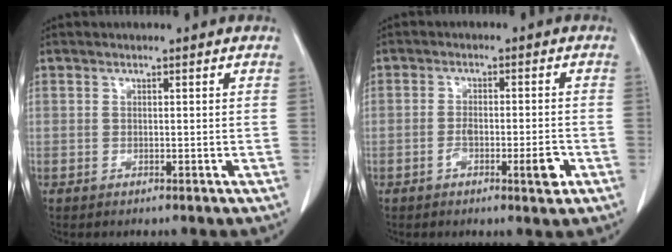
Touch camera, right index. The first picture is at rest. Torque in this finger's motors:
{"motor_torque": [0.15, -0.06, 0.15, 0.02]}